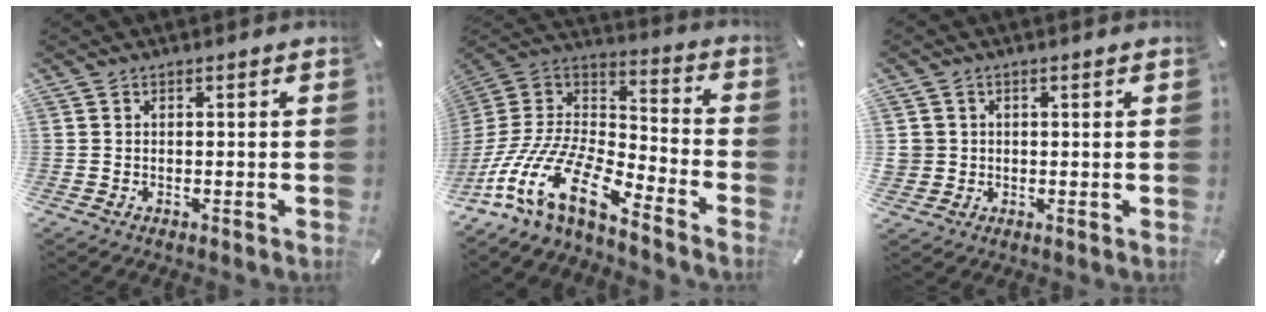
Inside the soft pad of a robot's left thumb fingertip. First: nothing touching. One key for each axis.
{"total": 18.7, "fx": -11.1, "fy": 7.3, "fz": 13.1, "tx": -0.298, "ty": 0.015, "tz": -0.205}
{"total": 3.3, "fx": 0.7, "fy": 3.2, "fz": 0.0, "tx": -0.006, "ty": 0.007, "tz": 0.013}